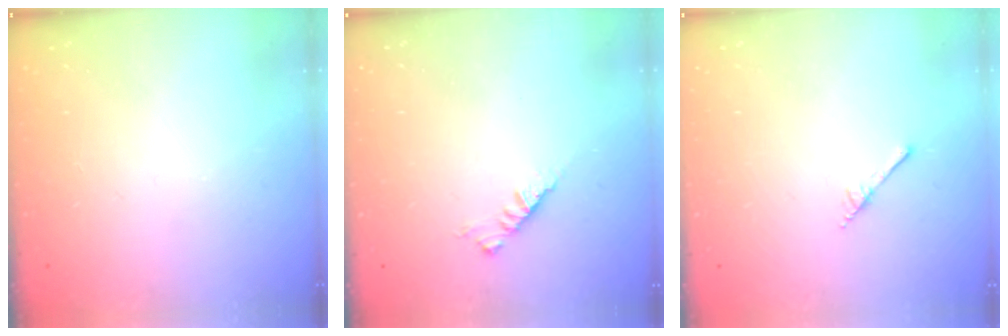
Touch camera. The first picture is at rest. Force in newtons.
{"total": 2.9, "press": 2.8, "slide": 0.7}
{"total": 1.7, "press": 1.7, "slide": 0.1}